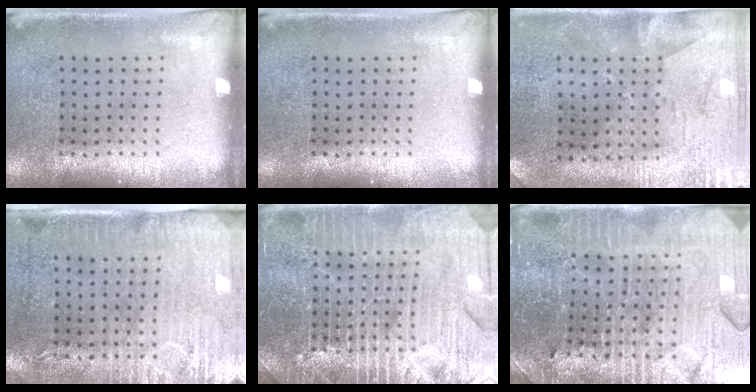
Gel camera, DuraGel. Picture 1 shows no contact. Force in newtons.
{"total": 0.0}
{"total": 2.8, "press": 2.2, "slide": 1.6}
{"total": 3.0, "press": 2.5, "slide": 1.7}
{"total": 5.4, "press": 5.3, "slide": 0.6}
{"total": 4.3, "press": 4.2, "slide": 1.0}